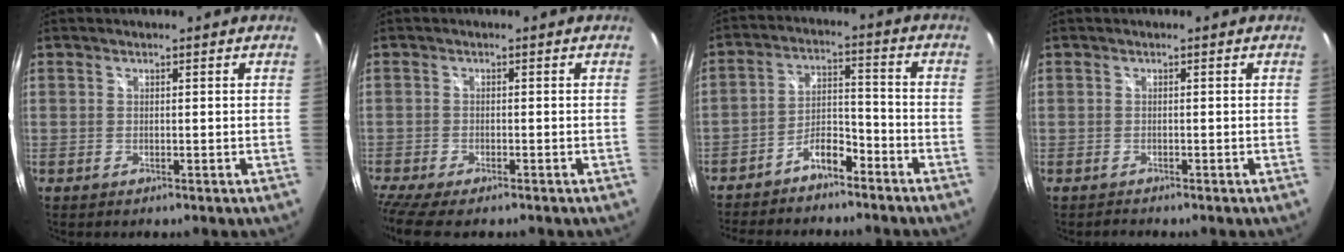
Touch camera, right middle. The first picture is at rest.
{"total": 7.5, "force": [-6.0, 1.5, 4.2], "torque": [-0.102, -0.040, -0.109]}
{"total": 8.7, "force": [-7.1, 2.8, 4.1], "torque": [-0.089, 0.033, -0.121]}
{"total": 0.8, "force": [-0.7, 0.1, -0.1], "torque": [0.001, 0.002, -0.014]}